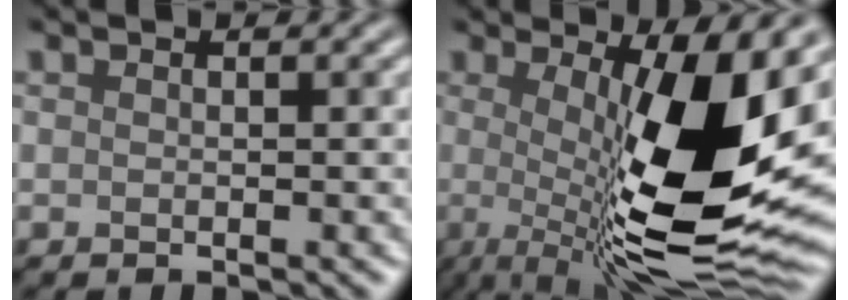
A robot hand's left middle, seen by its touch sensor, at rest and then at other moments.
{"total": 14.8, "force": [0.3, 4.6, 14.1], "torque": [-0.186, -0.008, 0.004]}